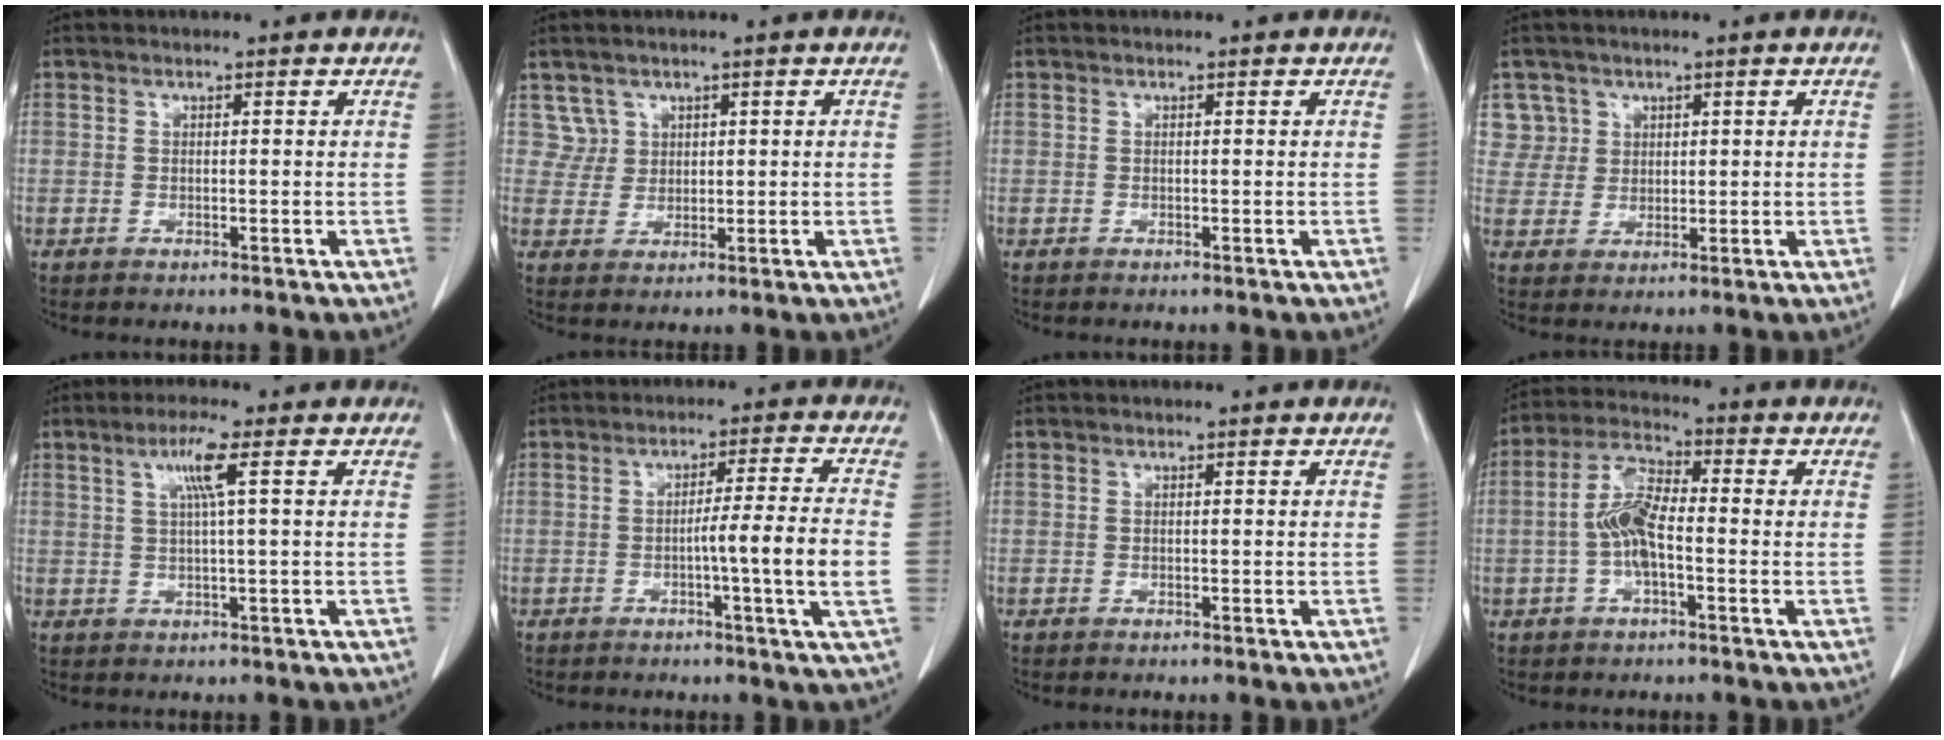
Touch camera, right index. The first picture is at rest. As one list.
[{"total": 3.3, "force": [1.7, 2.7, -0.6], "torque": [0.025, 0.007, 0.030]}, {"total": 0.0}, {"total": 4.9, "force": [2.2, 4.3, -0.6], "torque": [0.028, 0.010, 0.046]}, {"total": 4.3, "force": [1.5, -0.7, 4.0], "torque": [-0.080, 0.004, 0.030]}, {"total": 7.9, "force": [-1.5, -1.5, 7.6], "torque": [-0.115, -0.006, -0.025]}, {"total": 0.0}, {"total": 7.3, "force": [-1.2, 2.5, 6.8], "torque": [-0.149, 0.016, -0.026]}]